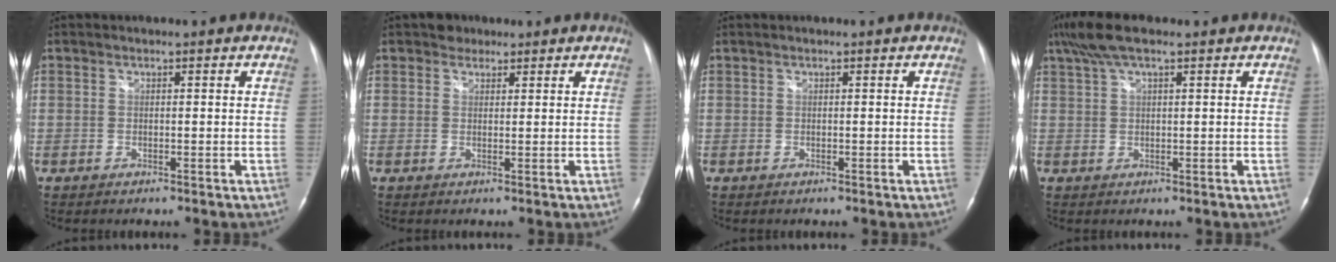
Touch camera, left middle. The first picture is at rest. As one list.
[{"total": 2.0, "force": [1.4, 1.4, 0.2], "torque": [-0.003, 0.005, 0.019]}, {"total": 0.0}, {"total": 6.3, "force": [4.3, 1.4, 4.4], "torque": [-0.100, 0.032, 0.081]}]